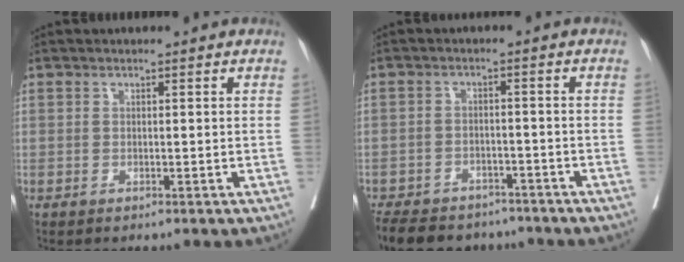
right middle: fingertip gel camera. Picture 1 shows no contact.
{"total": 13.7, "force": [-11.4, 6.0, 4.8], "torque": [-0.103, 0.000, -0.154]}